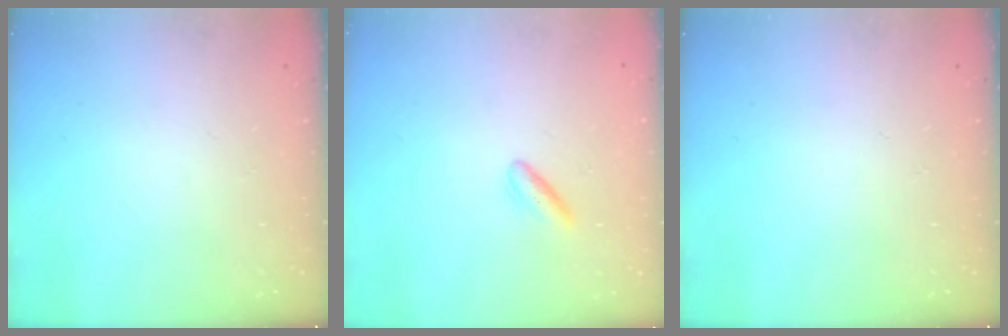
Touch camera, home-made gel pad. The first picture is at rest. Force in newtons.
{"total": 3.0, "press": 2.7, "slide": 1.2}
{"total": 0.0}